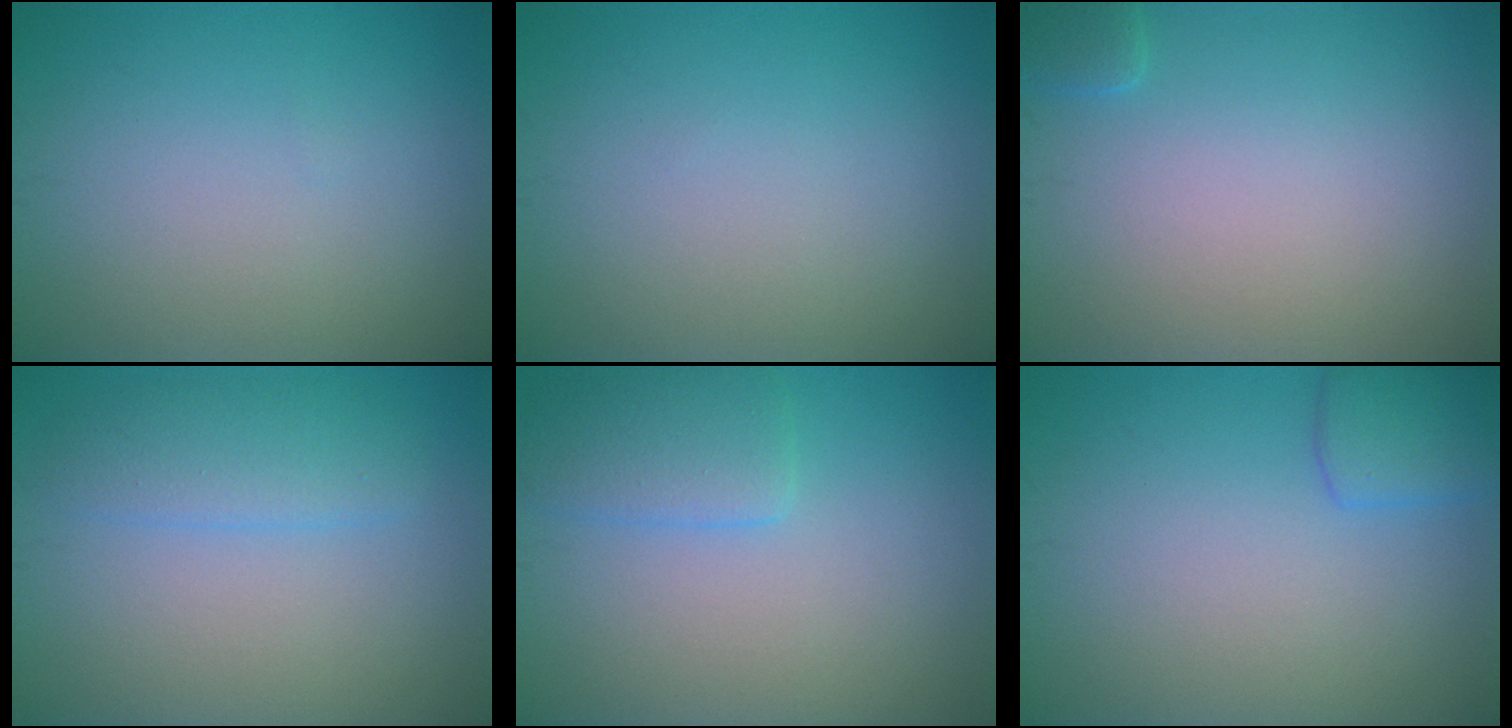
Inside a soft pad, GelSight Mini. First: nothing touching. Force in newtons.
{"total": 0.0}
{"total": 1.1, "press": 1.0, "slide": 0.1}
{"total": 2.9, "press": 2.9, "slide": 0.2}
{"total": 2.9, "press": 2.9, "slide": 0.1}
{"total": 2.6, "press": 2.6, "slide": 0.1}